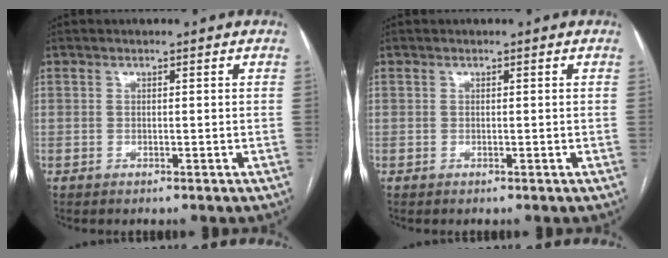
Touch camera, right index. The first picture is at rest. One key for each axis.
{"total": 0.0}